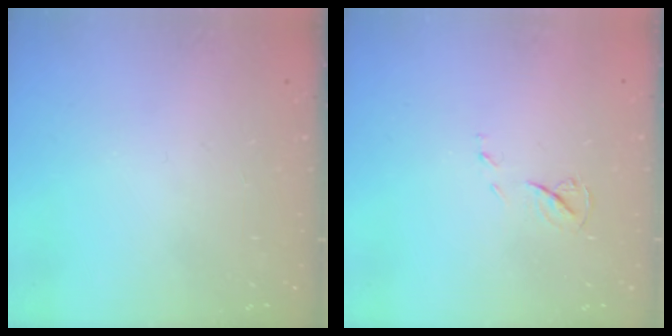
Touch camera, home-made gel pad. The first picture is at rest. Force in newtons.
{"total": 5.7, "press": 5.6, "slide": 0.5}